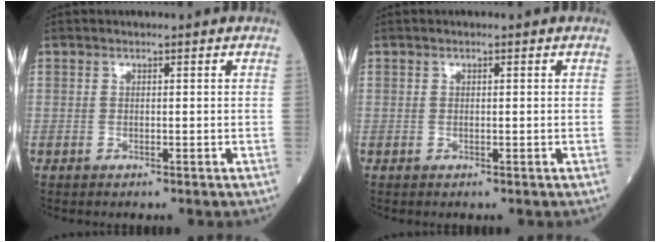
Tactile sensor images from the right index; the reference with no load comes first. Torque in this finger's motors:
{"motor_torque": [-0.06, -0.07, -0.03, -0.01]}